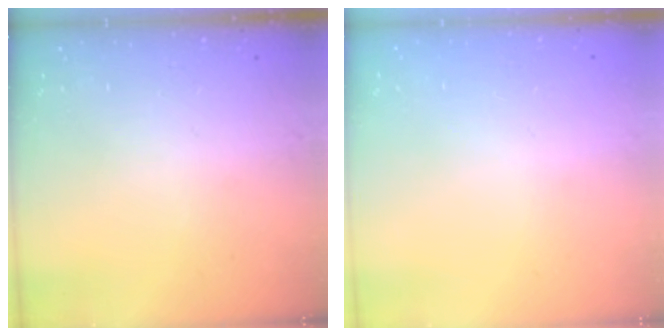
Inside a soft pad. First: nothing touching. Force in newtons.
{"total": 0.0}